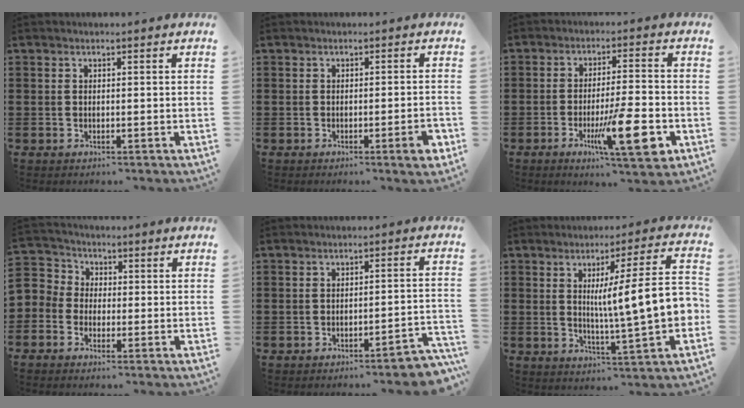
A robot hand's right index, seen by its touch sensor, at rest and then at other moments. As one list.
[{"total": 3.3, "force": [-1.4, 0.2, 2.9], "torque": [-0.045, -0.009, -0.021]}, {"total": 11.4, "force": [-4.1, 1.8, 10.5], "torque": [-0.183, -0.006, -0.067]}, {"total": 3.3, "force": [-1.6, 2.9, 0.0], "torque": [-0.025, 0.005, -0.042]}, {"total": 3.3, "force": [-2.9, -0.1, 1.5], "torque": [-0.027, -0.008, -0.058]}, {"total": 11.6, "force": [0.7, 1.1, 11.6], "torque": [-0.175, -0.015, 0.002]}]